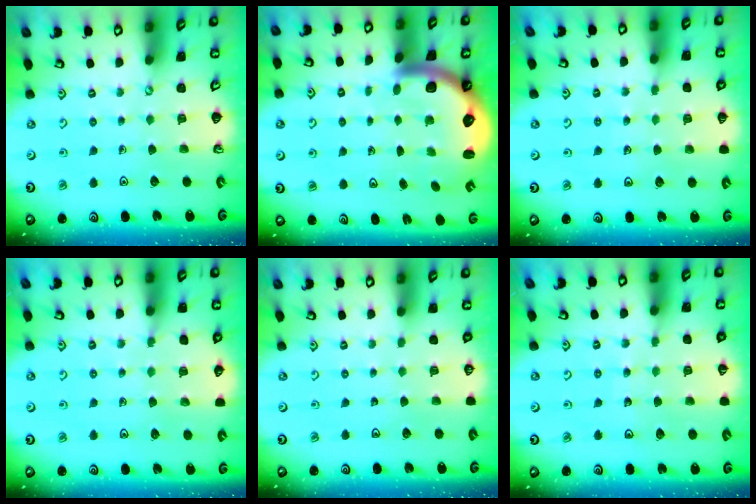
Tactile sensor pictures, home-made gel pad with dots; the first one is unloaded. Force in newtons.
{"total": 3.5, "press": 3.3, "slide": 1.0}
{"total": 5.3, "press": 4.8, "slide": 2.2}
{"total": 6.4, "press": 6.3, "slide": 1.2}
{"total": 0.0}
{"total": 4.9, "press": 4.8, "slide": 1.0}